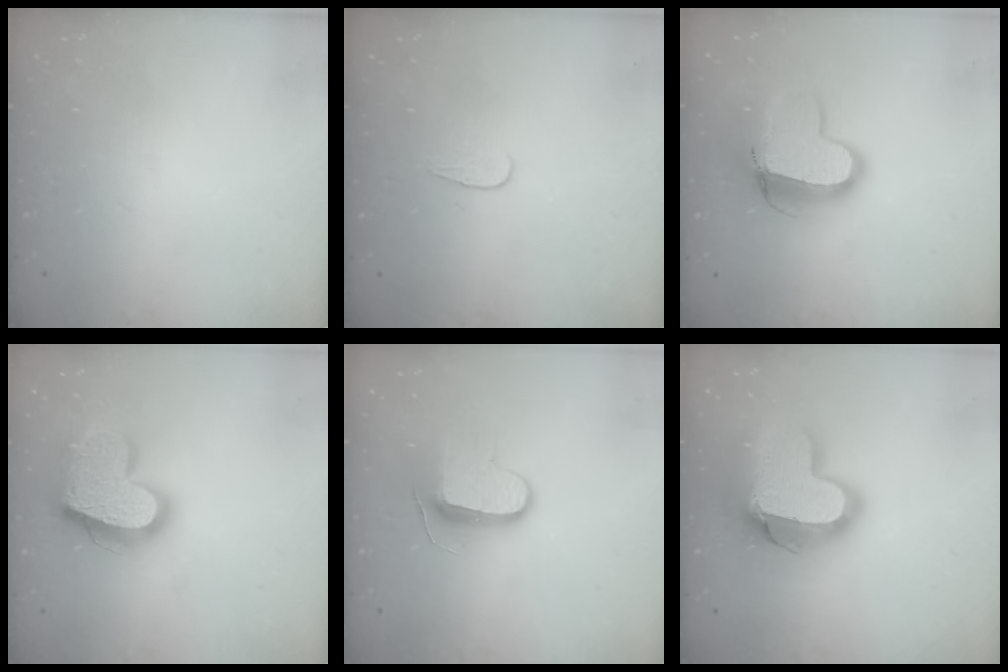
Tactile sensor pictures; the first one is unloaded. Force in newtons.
{"total": 3.8, "press": 3.8, "slide": 0.4}
{"total": 12.9, "press": 12.8, "slide": 1.4}
{"total": 20.5, "press": 20.4, "slide": 1.7}
{"total": 9.2, "press": 9.2, "slide": 0.9}
{"total": 18.9, "press": 18.9, "slide": 1.2}